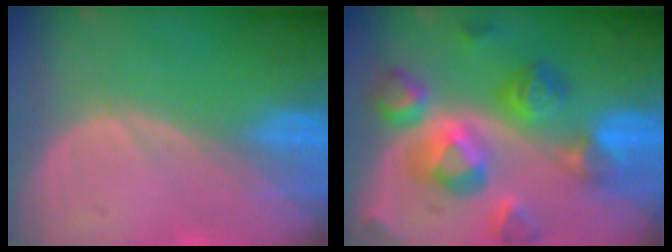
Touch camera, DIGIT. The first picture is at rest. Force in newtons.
{"total": 11.1, "press": 11.0, "slide": 1.0}